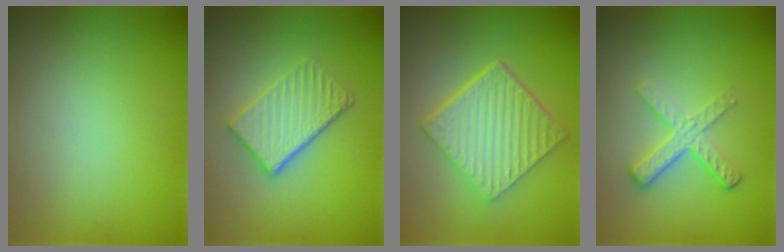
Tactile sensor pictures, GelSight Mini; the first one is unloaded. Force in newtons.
{"total": 3.8, "press": 3.2, "slide": 2.0}
{"total": 6.6, "press": 4.6, "slide": 4.7}
{"total": 3.6, "press": 2.4, "slide": 2.6}